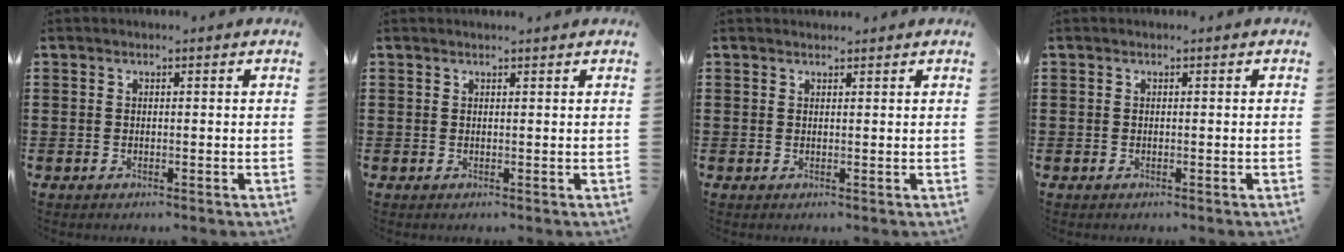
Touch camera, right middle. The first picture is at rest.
{"total": 0.5, "force": [0.5, 0.0, 0.1], "torque": [-0.003, 0.000, 0.010]}
{"total": 0.8, "force": [0.8, 0.2, 0.0], "torque": [0.006, -0.004, 0.013]}
{"total": 0.0}